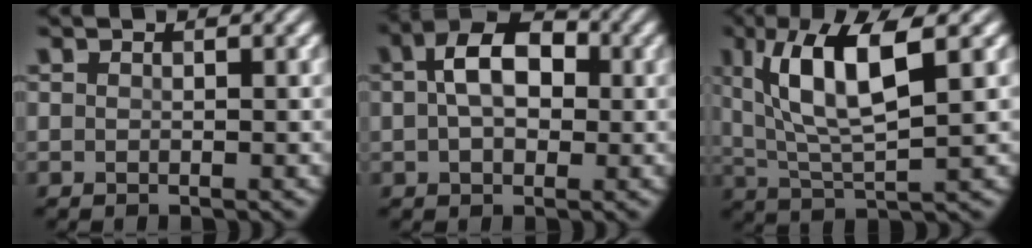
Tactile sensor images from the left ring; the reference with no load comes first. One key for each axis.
{"total": 6.1, "fx": 0.9, "fy": 3.9, "fz": 4.6, "tx": -0.076, "ty": 0.017, "tz": 0.003}
{"total": 8.3, "fx": 3.0, "fy": 2.2, "fz": 7.4, "tx": -0.135, "ty": 0.002, "tz": 0.058}